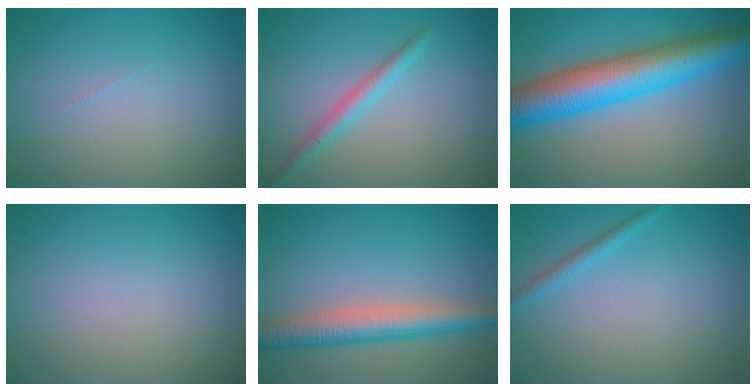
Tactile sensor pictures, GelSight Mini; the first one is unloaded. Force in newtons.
{"total": 2.2, "press": 2.2, "slide": 0.1}
{"total": 10.1, "press": 10.1, "slide": 0.1}
{"total": 0.0}
{"total": 5.1, "press": 5.1, "slide": 0.2}
{"total": 1.3, "press": 1.3, "slide": 0.1}